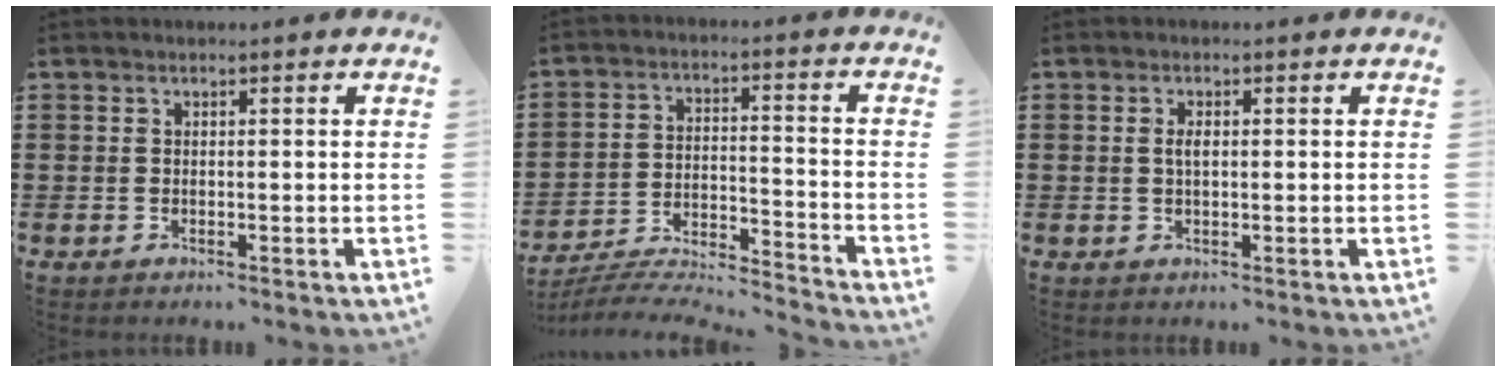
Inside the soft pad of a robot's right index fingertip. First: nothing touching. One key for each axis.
{"total": 6.0, "fx": -5.8, "fy": 0.3, "fz": 1.4, "tx": -0.034, "ty": -0.003, "tz": -0.119}
{"total": 1.7, "fx": 0.2, "fy": 0.6, "fz": 1.6, "tx": -0.032, "ty": 0.004, "tz": 0.001}